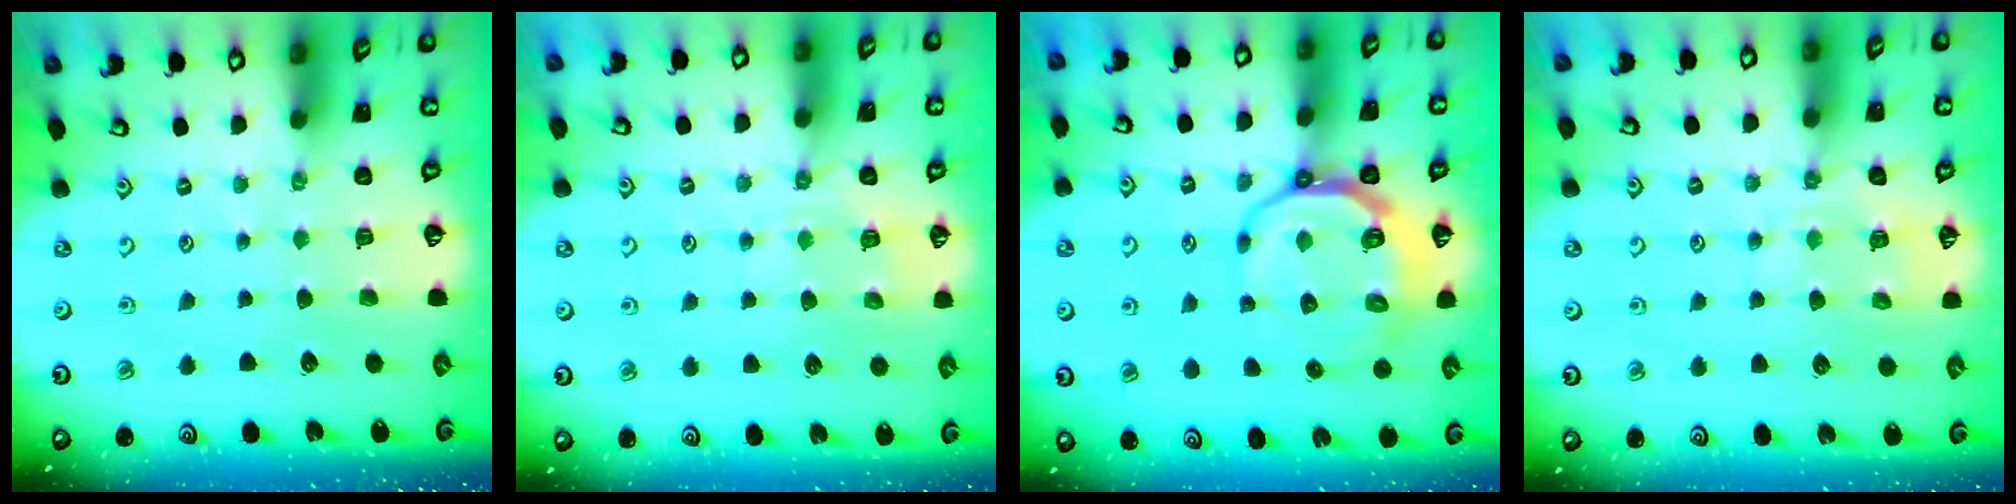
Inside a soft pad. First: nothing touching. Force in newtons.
{"total": 5.9, "press": 5.8, "slide": 1.0}
{"total": 10.8, "press": 10.3, "slide": 3.0}
{"total": 7.8, "press": 7.8, "slide": 0.7}